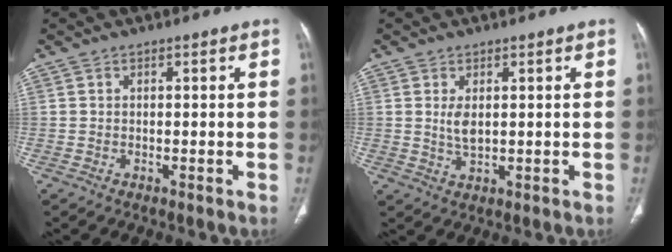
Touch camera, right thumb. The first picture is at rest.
{"total": 3.1, "force": [0.7, 1.5, 2.7], "torque": [-0.051, -0.009, 0.019]}